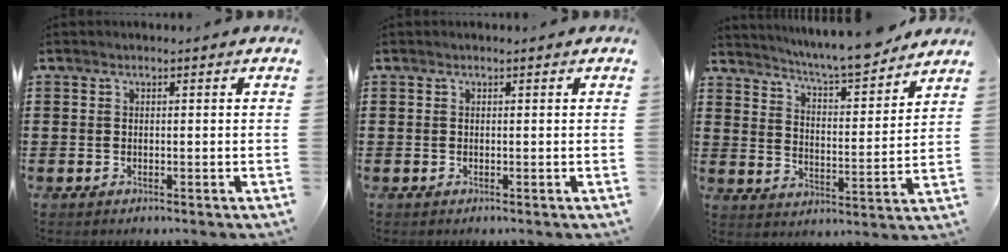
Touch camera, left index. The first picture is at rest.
{"total": 0.0}
{"total": 7.2, "force": [6.8, -0.4, 2.3], "torque": [-0.063, -0.050, 0.111]}